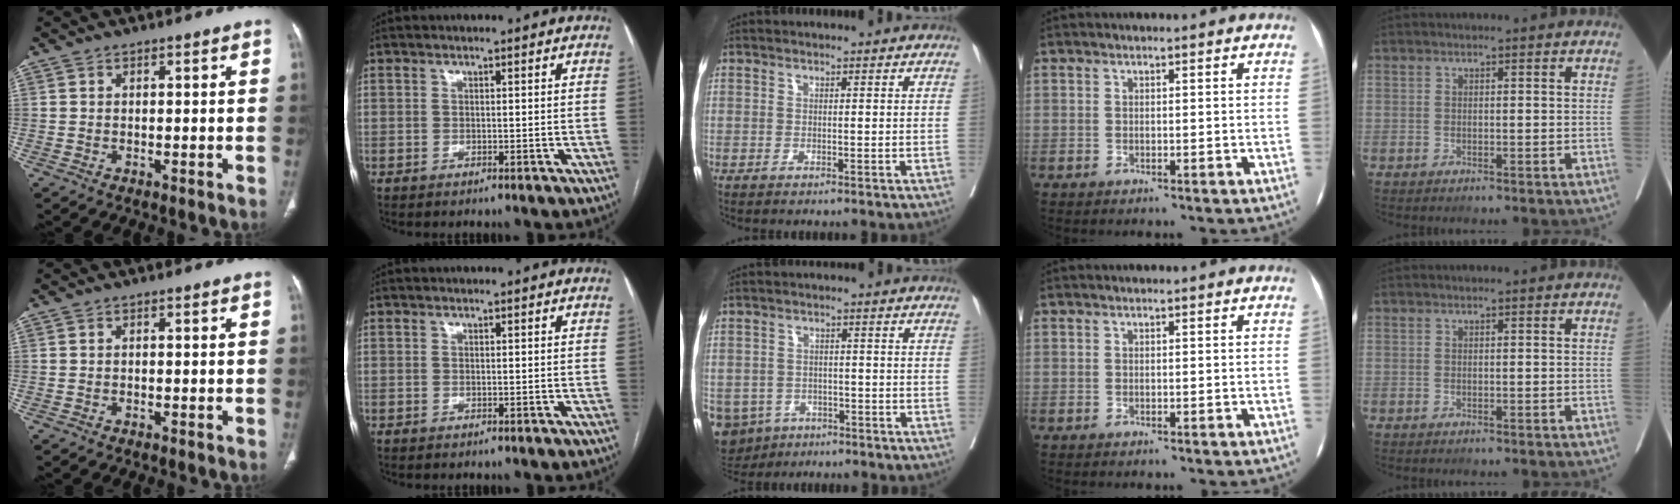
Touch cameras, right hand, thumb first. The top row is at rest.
{"middle": {"total": 9.8, "force": [-5.7, 7.7, 2.3], "torque": [-0.065, -0.002, -0.078]}}